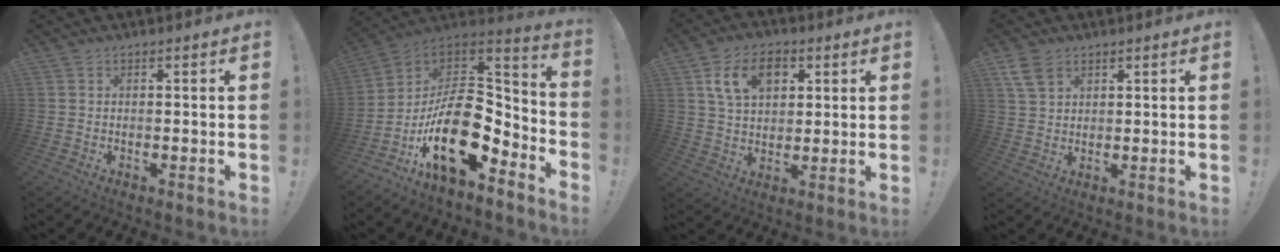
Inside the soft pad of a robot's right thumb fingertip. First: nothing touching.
{"total": 22.5, "force": [-5.1, 12.8, 17.8], "torque": [-0.304, 0.028, -0.075]}
{"total": 11.9, "force": [5.2, 7.9, 7.2], "torque": [-0.106, -0.006, 0.097]}
{"total": 6.4, "force": [3.6, 4.2, 3.2], "torque": [-0.058, -0.004, 0.073]}